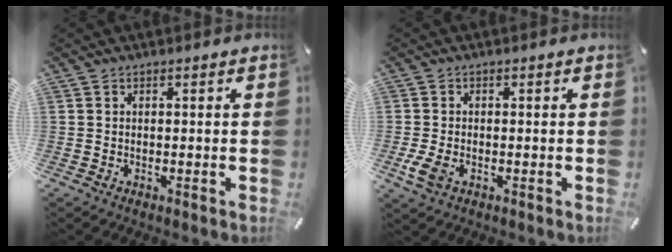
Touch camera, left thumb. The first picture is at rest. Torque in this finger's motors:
{"motor_torque": [0.32, -0.03, 0.02, -0.03, 0.03]}